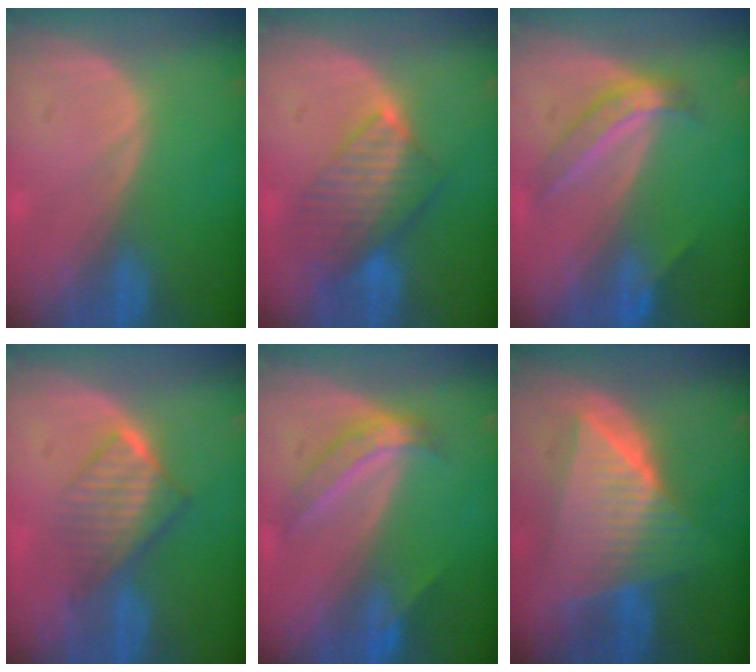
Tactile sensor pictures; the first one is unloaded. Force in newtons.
{"total": 7.8, "press": 7.1, "slide": 3.3}
{"total": 5.2, "press": 4.8, "slide": 2.2}
{"total": 6.4, "press": 5.7, "slide": 2.9}
{"total": 5.6, "press": 4.8, "slide": 2.9}
{"total": 10.0, "press": 10.0, "slide": 0.7}